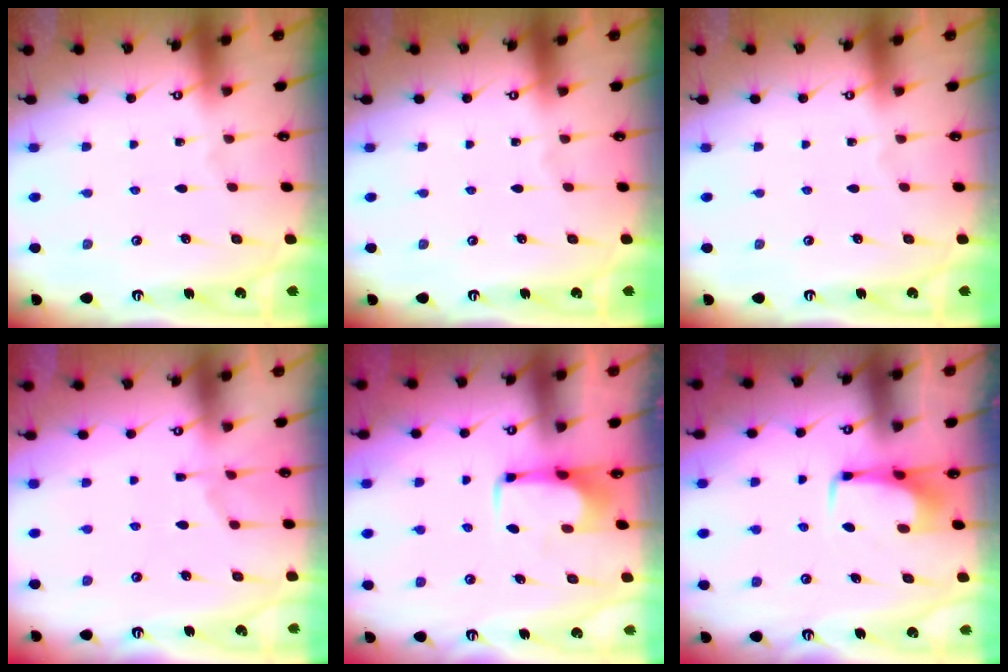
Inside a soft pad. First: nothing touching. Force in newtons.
{"total": 0.0}
{"total": 0.0}
{"total": 6.9, "press": 6.7, "slide": 1.5}
{"total": 2.1, "press": 2.1, "slide": 0.4}
{"total": 3.5, "press": 3.5, "slide": 0.5}